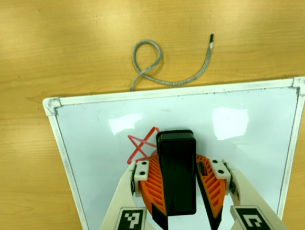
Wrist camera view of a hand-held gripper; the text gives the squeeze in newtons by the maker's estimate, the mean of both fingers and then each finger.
{"total": 14.5, "left": 15.9, "right": 13.0}